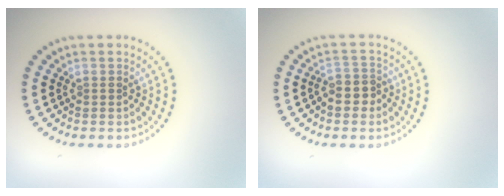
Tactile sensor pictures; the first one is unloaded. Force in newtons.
{"total": 2.5, "press": 2.2, "slide": 1.1}